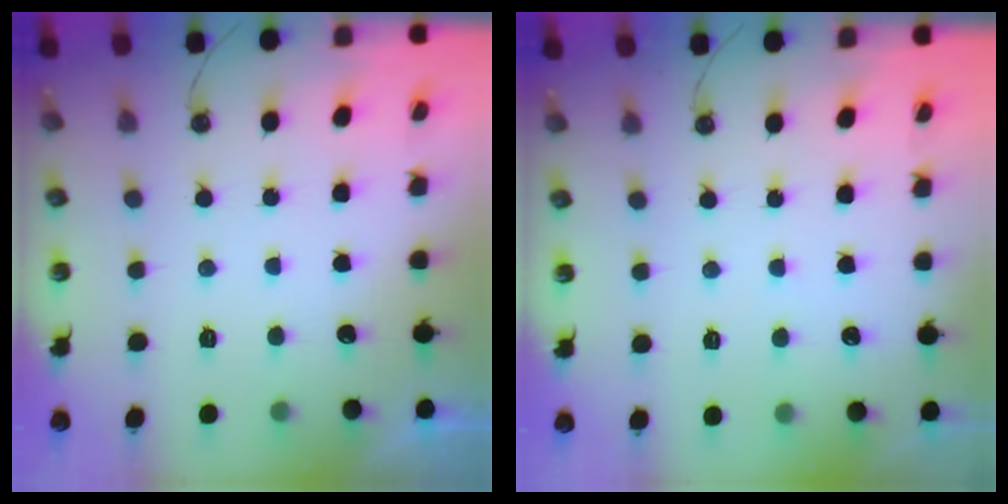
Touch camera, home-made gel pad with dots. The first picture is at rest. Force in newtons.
{"total": 3.0, "press": 2.9, "slide": 0.4}